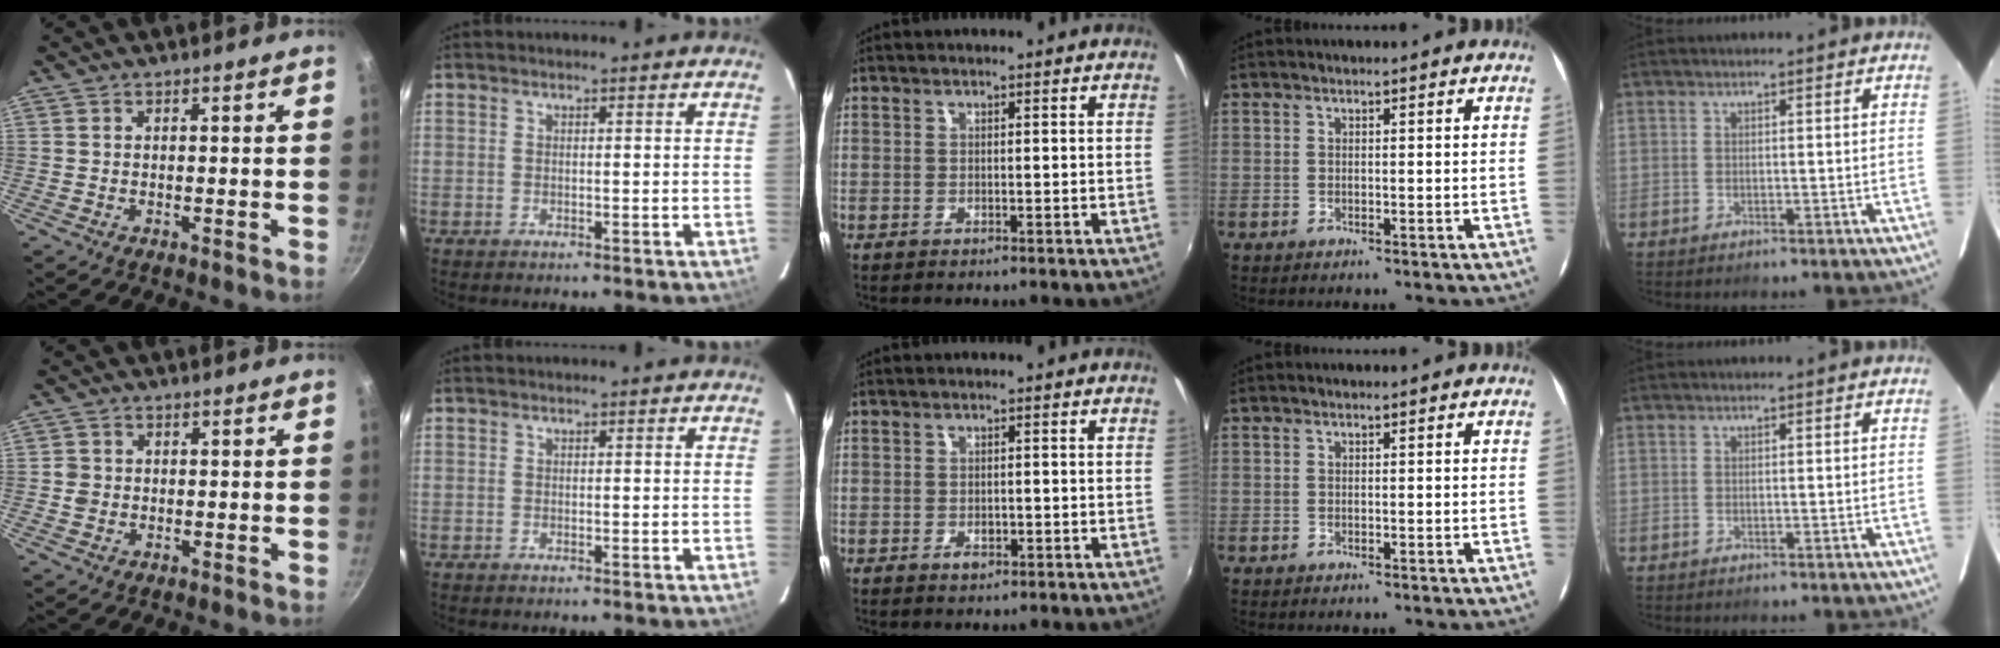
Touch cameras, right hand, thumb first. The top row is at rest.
{"thumb": {"total": 2.0, "force": [-0.2, 1.9, 0.7], "torque": [-0.006, 0.008, -0.005]}, "middle": {"total": 1.6, "force": [-0.8, 1.0, 1.0], "torque": [-0.017, -0.002, -0.013]}}